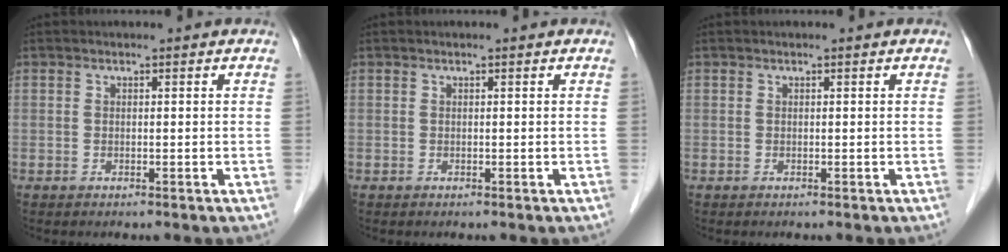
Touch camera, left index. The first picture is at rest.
{"total": 0.0}
{"total": 0.0}